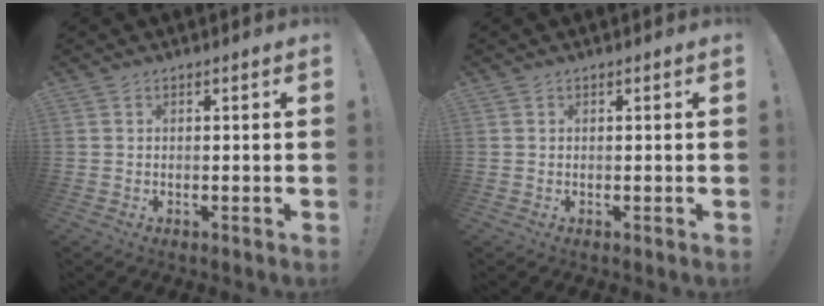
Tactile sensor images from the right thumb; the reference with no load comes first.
{"total": 0.0}